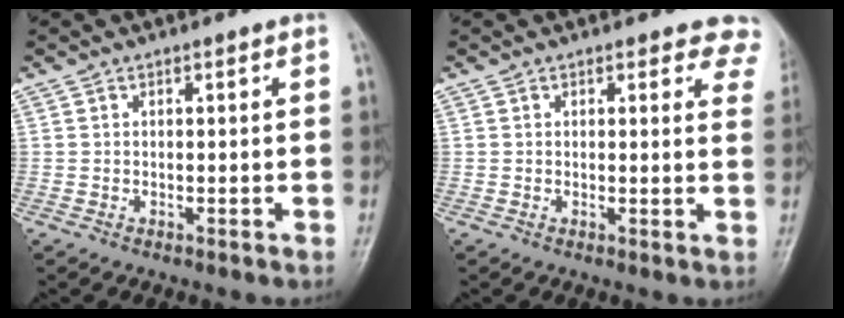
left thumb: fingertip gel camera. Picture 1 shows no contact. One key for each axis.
{"total": 5.7, "fx": 4.7, "fy": 2.5, "fz": 2.0, "tx": 0.019, "ty": -0.018, "tz": 0.030}